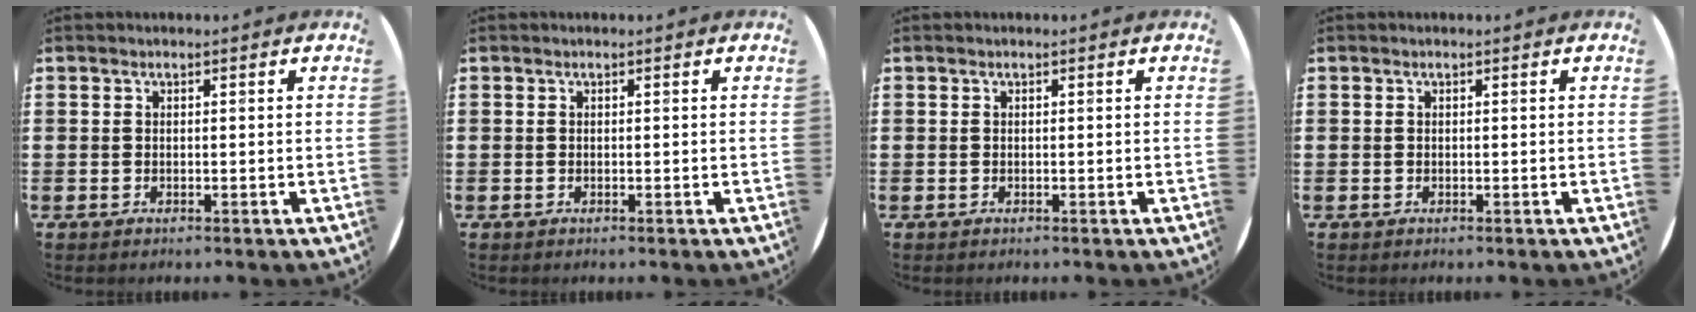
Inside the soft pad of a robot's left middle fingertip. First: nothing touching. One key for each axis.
{"total": 0.0}
{"total": 0.0}
{"total": 0.0}